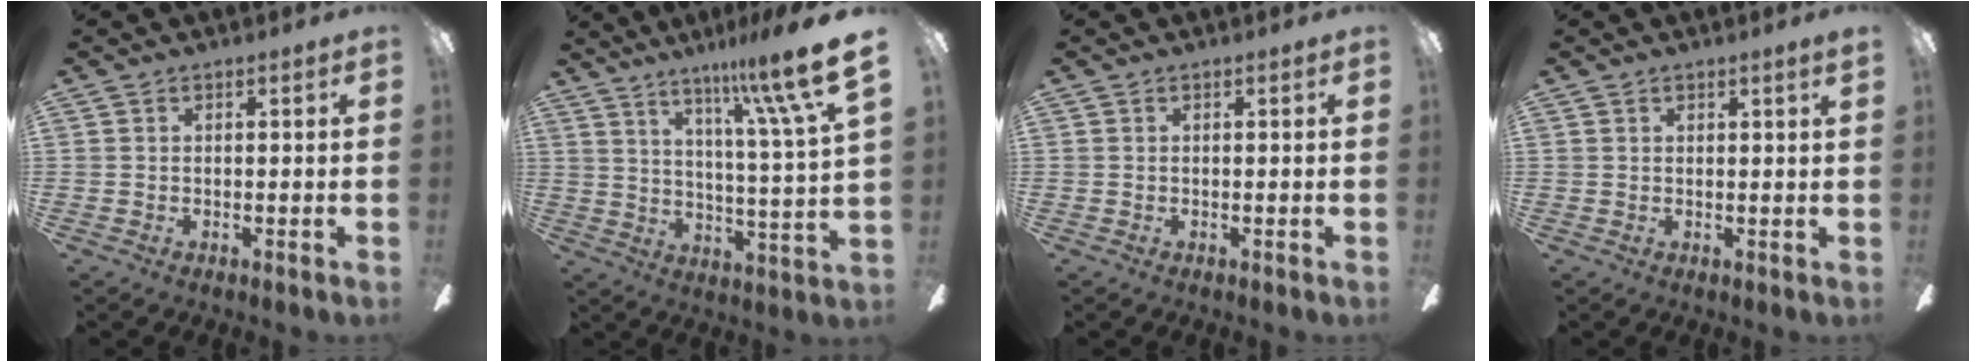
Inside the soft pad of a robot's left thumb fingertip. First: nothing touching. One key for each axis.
{"total": 15.6, "fx": 10.5, "fy": 1.1, "fz": 11.6, "tx": -0.189, "ty": -0.062, "tz": 0.156}
{"total": 0.0}
{"total": 0.9, "fx": 0.8, "fy": -0.2, "fz": 0.4, "tx": -0.008, "ty": -0.002, "tz": 0.015}